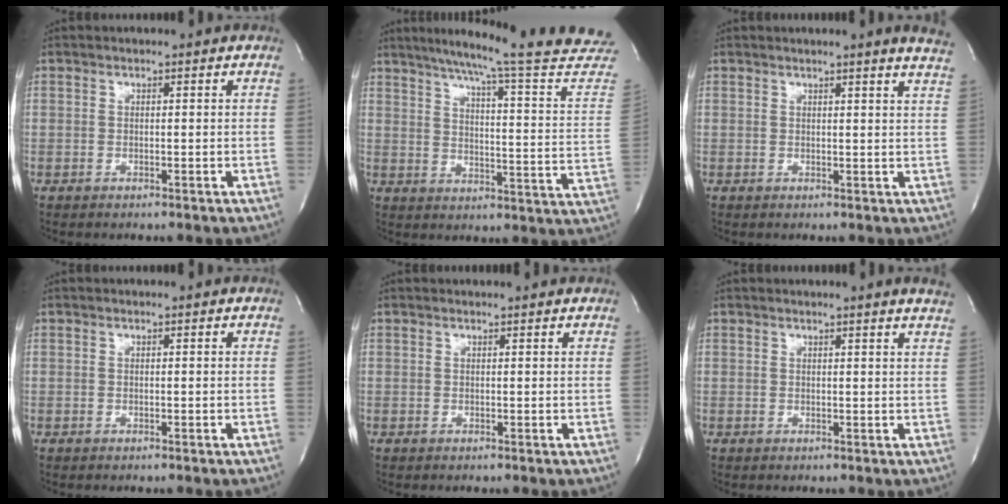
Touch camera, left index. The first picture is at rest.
{"total": 25.6, "force": [22.9, -1.2, 11.5], "torque": [-0.172, -0.090, 0.278]}
{"total": 6.2, "force": [5.4, -0.8, 2.8], "torque": [-0.032, -0.018, 0.039]}
{"total": 0.0}
{"total": 1.8, "force": [1.8, -0.1, 0.3], "torque": [-0.012, 0.006, 0.020]}
{"total": 3.6, "force": [3.2, -0.6, 1.5], "torque": [-0.024, -0.008, 0.023]}